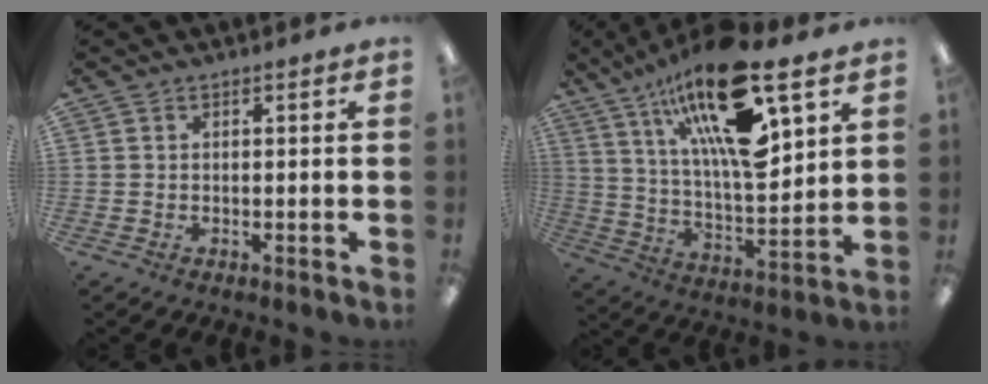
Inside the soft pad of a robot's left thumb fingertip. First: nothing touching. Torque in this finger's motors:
{"motor_torque": [2.55, 2.45, 2.03, -0.74, 0.22]}